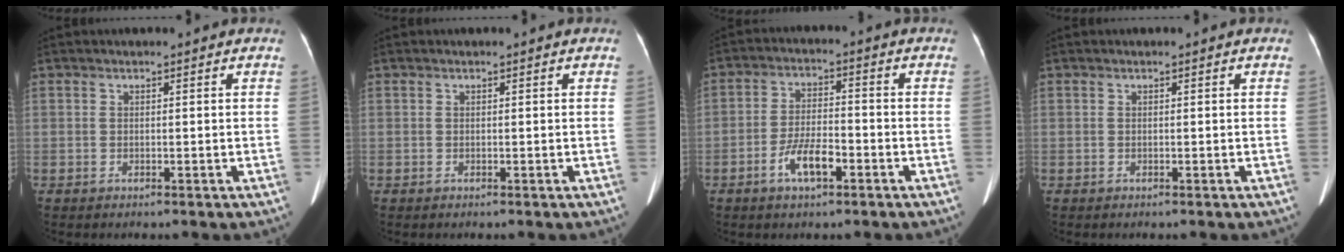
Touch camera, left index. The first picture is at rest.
{"total": 0.0}
{"total": 6.2, "force": [-3.1, 2.0, 4.9], "torque": [-0.103, 0.003, -0.056]}
{"total": 0.0}